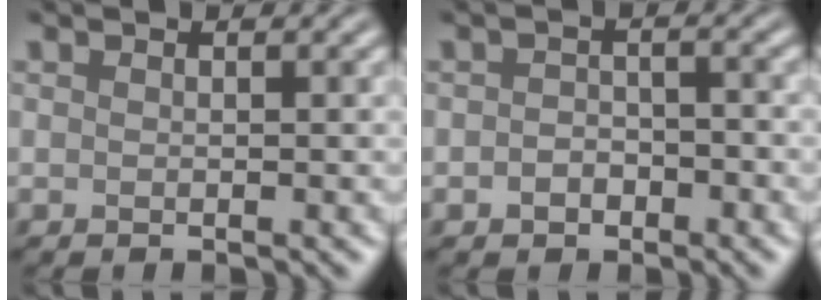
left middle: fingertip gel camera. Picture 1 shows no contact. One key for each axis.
{"total": 1.8, "fx": -0.8, "fy": 1.3, "fz": 1.0, "tx": -0.022, "ty": 0.000, "tz": -0.015}